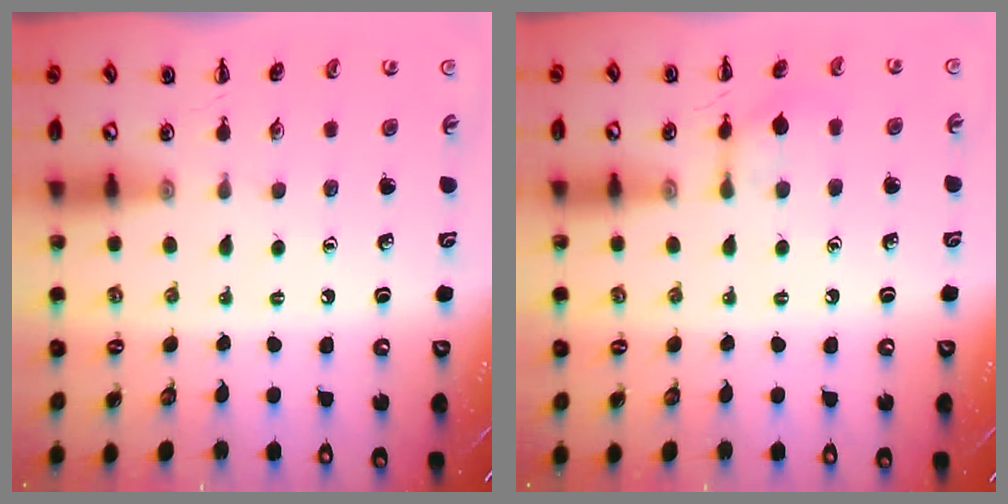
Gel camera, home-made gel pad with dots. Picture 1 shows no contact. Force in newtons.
{"total": 6.5, "press": 6.5, "slide": 0.2}